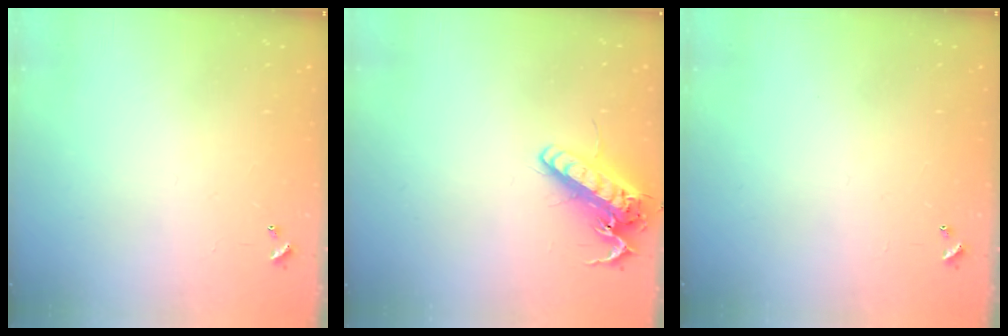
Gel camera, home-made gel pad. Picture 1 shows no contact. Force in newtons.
{"total": 15.0, "press": 14.7, "slide": 2.8}
{"total": 0.0}